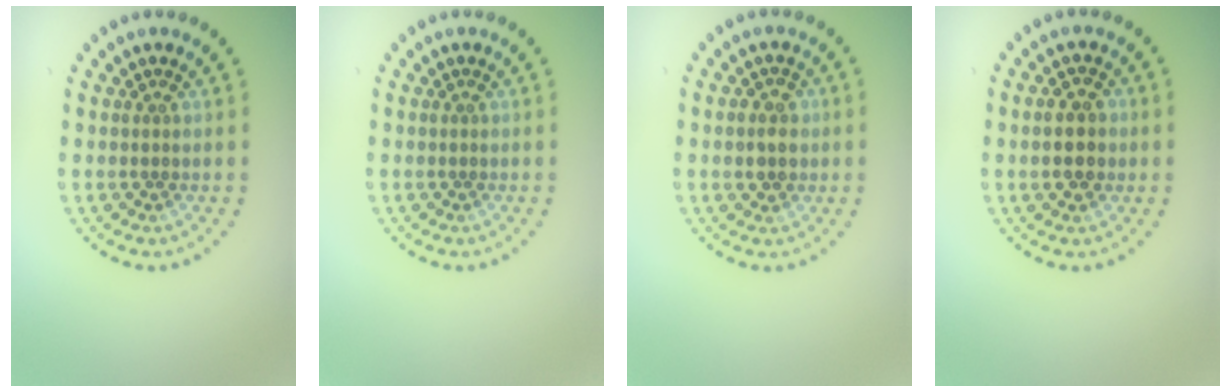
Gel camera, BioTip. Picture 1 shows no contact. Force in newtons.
{"total": 0.0}
{"total": 2.3, "press": 2.2, "slide": 0.6}
{"total": 2.8, "press": 2.8, "slide": 0.2}